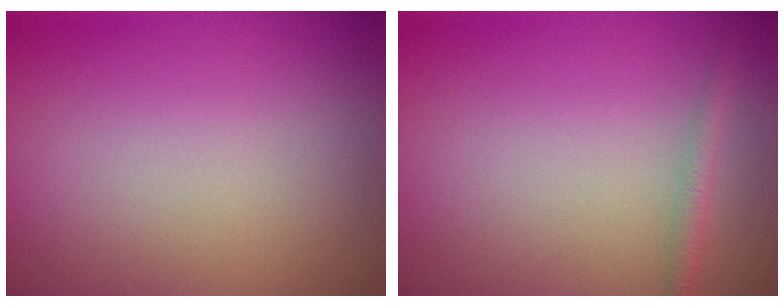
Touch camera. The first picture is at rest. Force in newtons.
{"total": 1.4, "press": 1.4, "slide": 0.0}